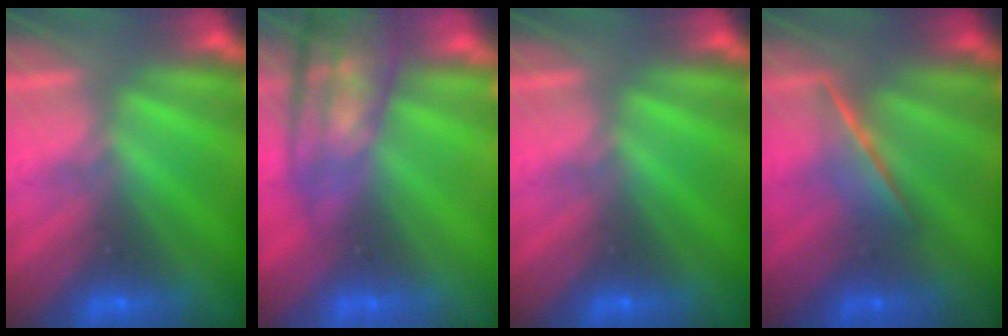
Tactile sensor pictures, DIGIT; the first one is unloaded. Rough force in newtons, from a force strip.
{"total": 5.9}
{"total": 0.0}
{"total": 1.6}